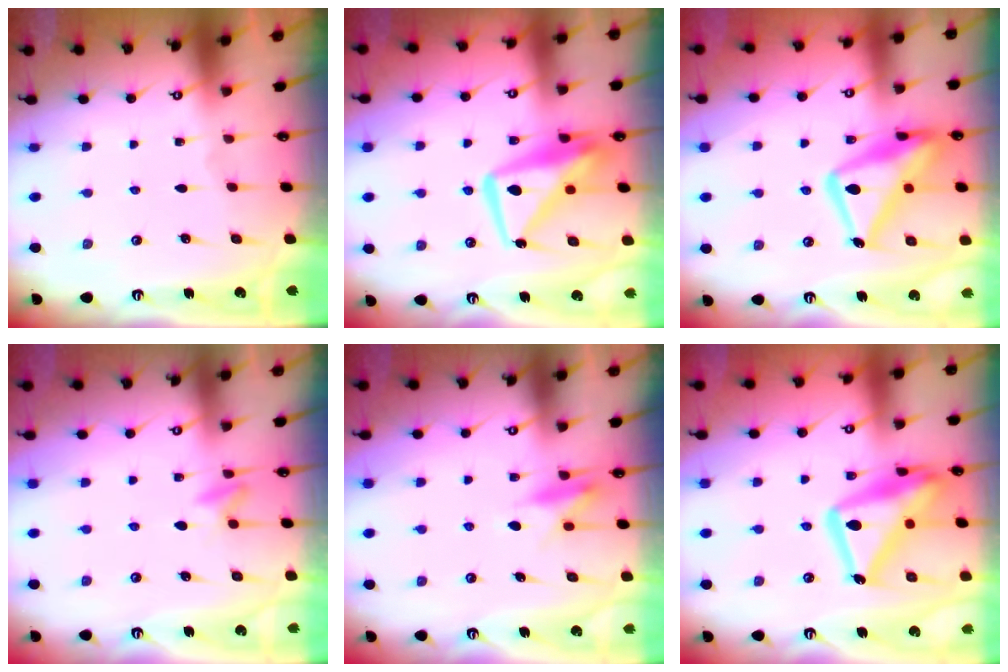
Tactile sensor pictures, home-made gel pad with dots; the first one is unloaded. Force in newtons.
{"total": 13.4, "press": 13.3, "slide": 1.6}
{"total": 20.1, "press": 20.0, "slide": 1.6}
{"total": 5.4, "press": 5.1, "slide": 1.7}
{"total": 7.6, "press": 7.6, "slide": 0.9}
{"total": 20.3, "press": 20.2, "slide": 1.8}